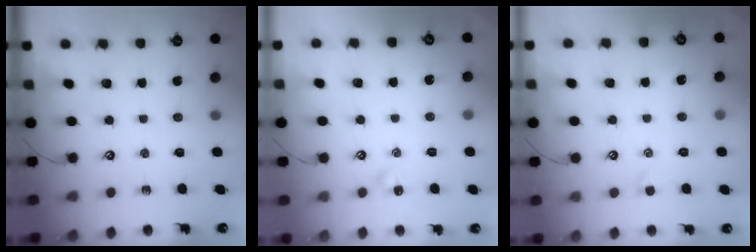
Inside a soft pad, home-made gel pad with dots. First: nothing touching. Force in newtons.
{"total": 3.3, "press": 3.2, "slide": 0.8}
{"total": 0.8, "press": 0.5, "slide": 0.5}